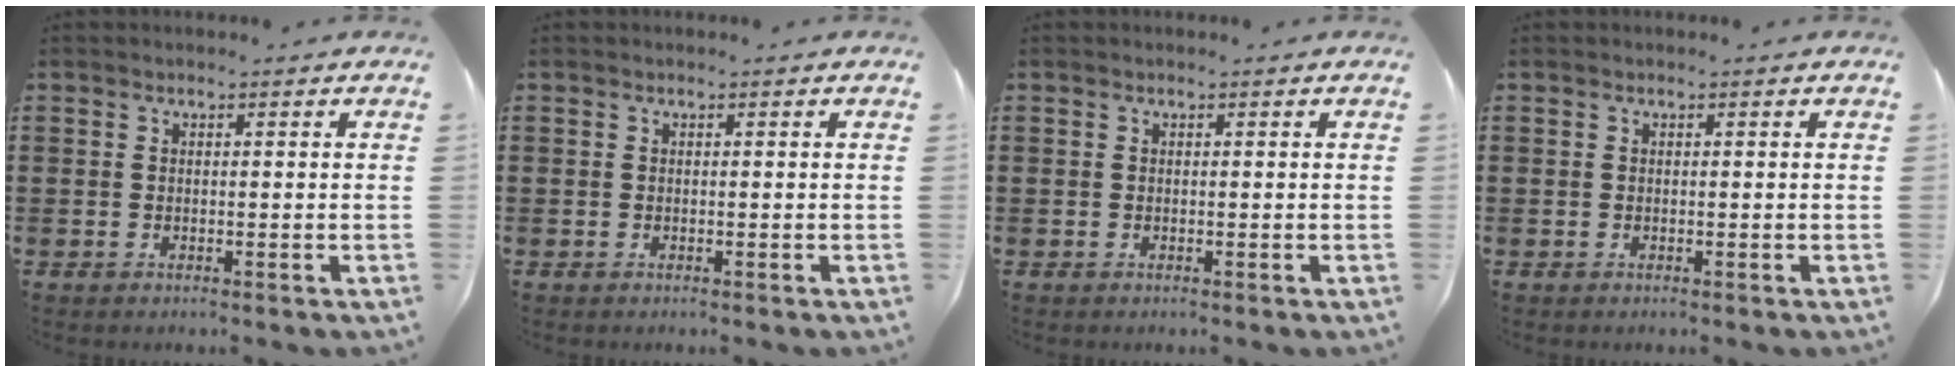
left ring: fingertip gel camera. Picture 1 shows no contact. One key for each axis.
{"total": 0.0}
{"total": 0.0}
{"total": 0.0}